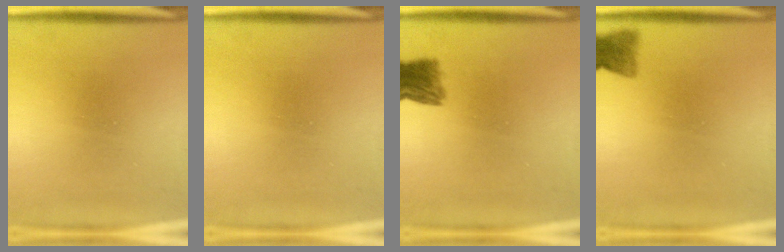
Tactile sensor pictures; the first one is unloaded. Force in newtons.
{"total": 0.0}
{"total": 5.3}
{"total": 3.0}